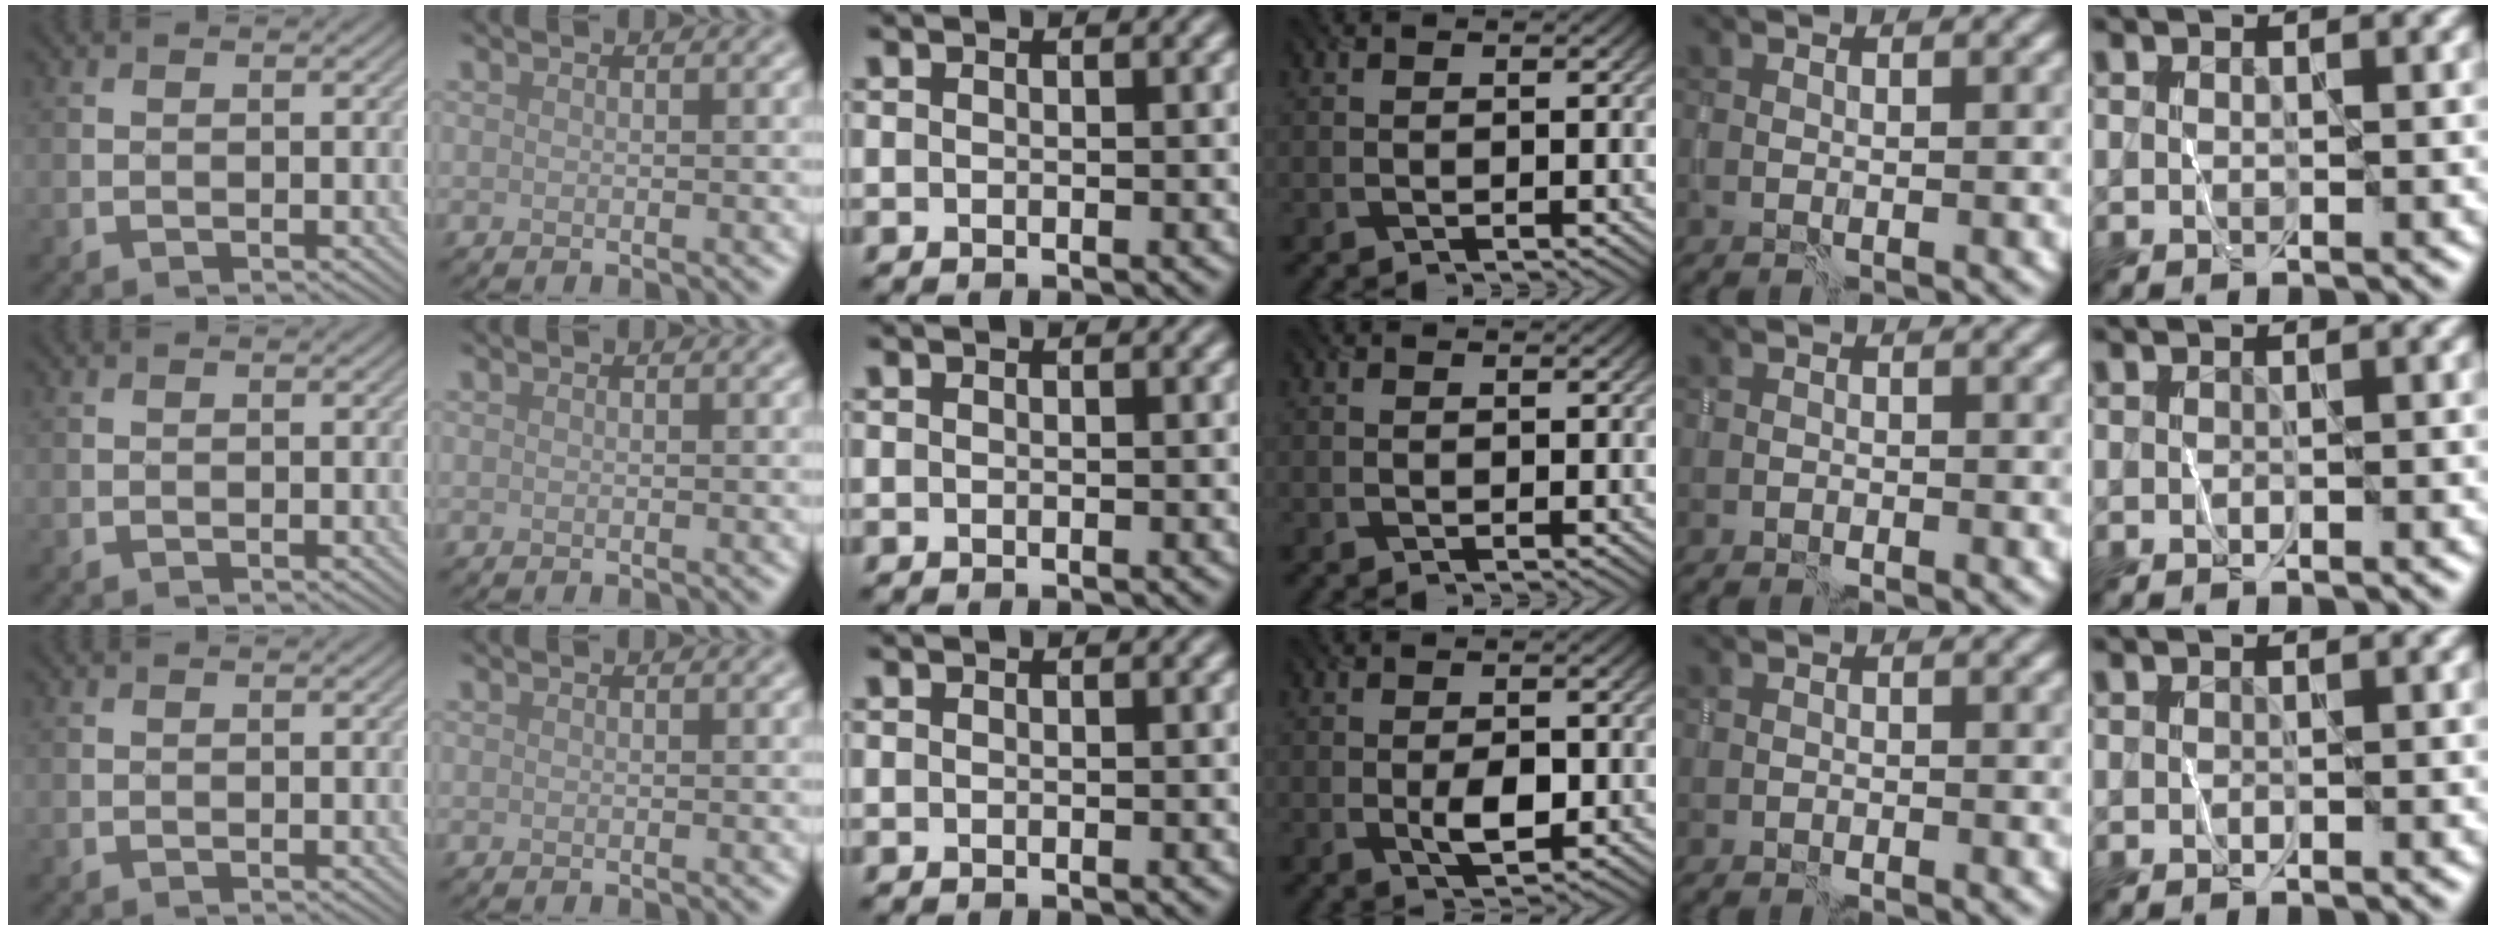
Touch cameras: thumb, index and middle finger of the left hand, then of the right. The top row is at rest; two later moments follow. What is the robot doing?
{"motion": "wrap", "object": "plastic wrap"}